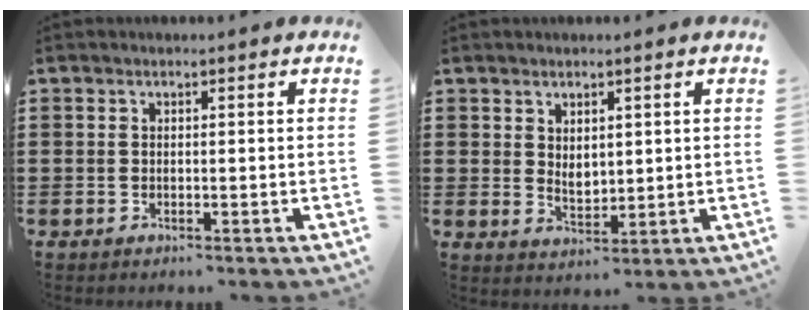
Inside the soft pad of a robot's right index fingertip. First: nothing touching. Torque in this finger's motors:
{"motor_torque": [0.32, 0.10, 0.24, 0.05]}